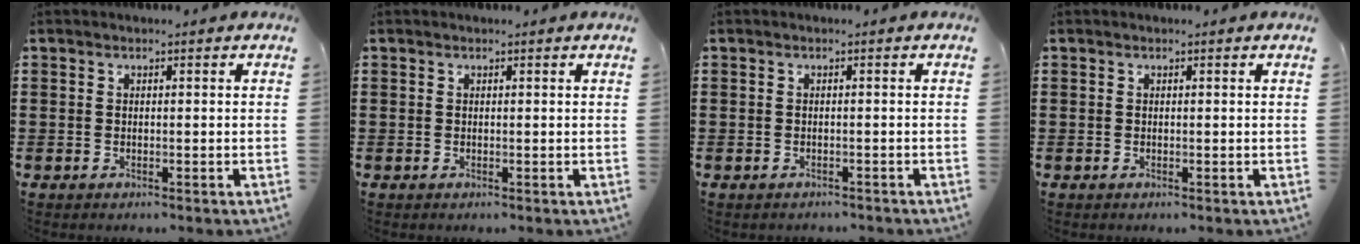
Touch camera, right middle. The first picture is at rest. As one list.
[{"total": 0.0}, {"total": 0.5, "force": [-0.5, 0.0, 0.1], "torque": [-0.004, -0.002, -0.011]}, {"total": 0.0}]